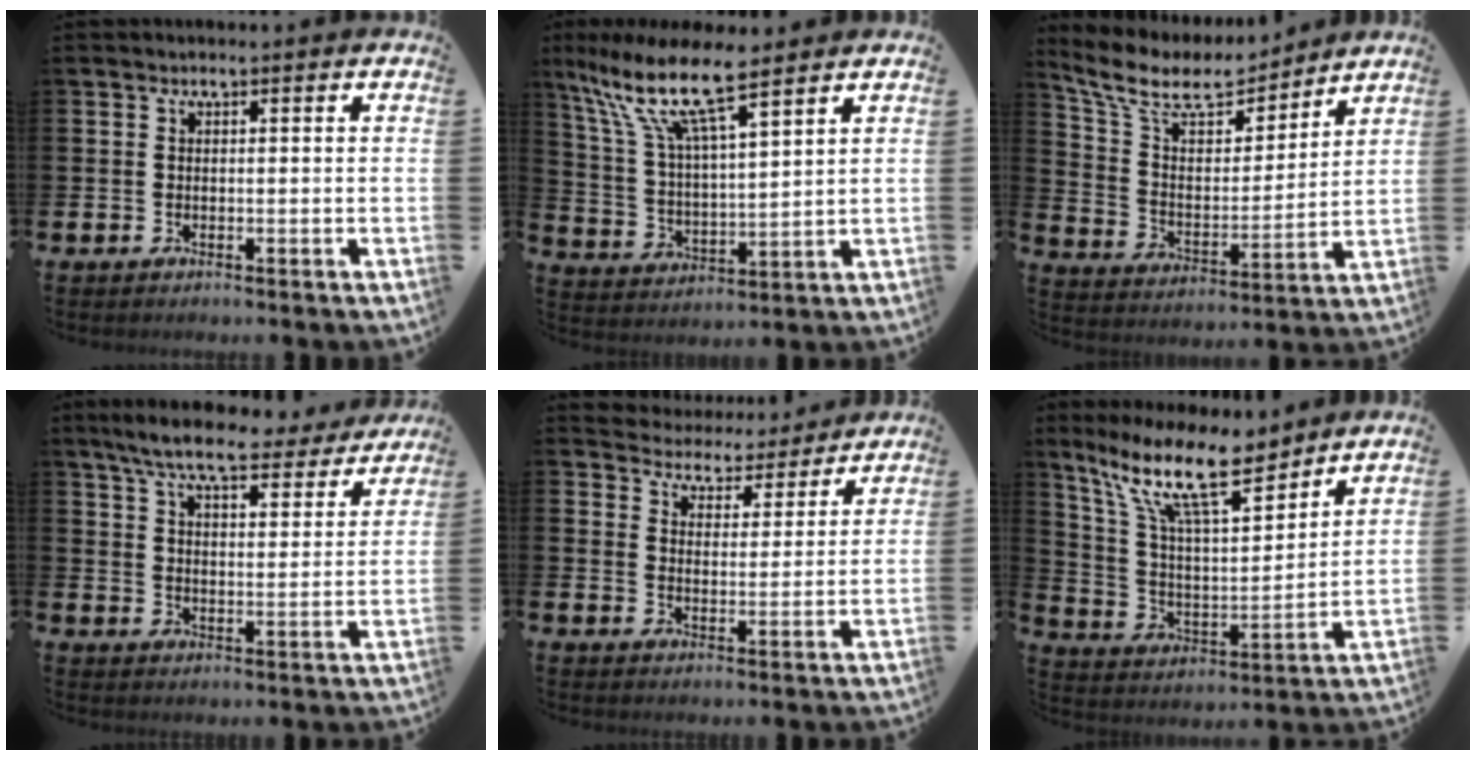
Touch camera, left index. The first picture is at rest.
{"total": 11.0, "force": [8.7, 2.1, 6.4], "torque": [-0.160, -0.038, 0.149]}
{"total": 10.2, "force": [9.0, 3.4, 3.4], "torque": [-0.118, -0.054, 0.158]}
{"total": 8.2, "force": [7.4, 1.4, 3.2], "torque": [-0.077, -0.040, 0.127]}
{"total": 4.4, "force": [4.2, 1.3, -0.4], "torque": [-0.015, -0.040, 0.070]}
{"total": 14.1, "force": [10.3, 4.0, 8.8], "torque": [-0.187, -0.042, 0.180]}